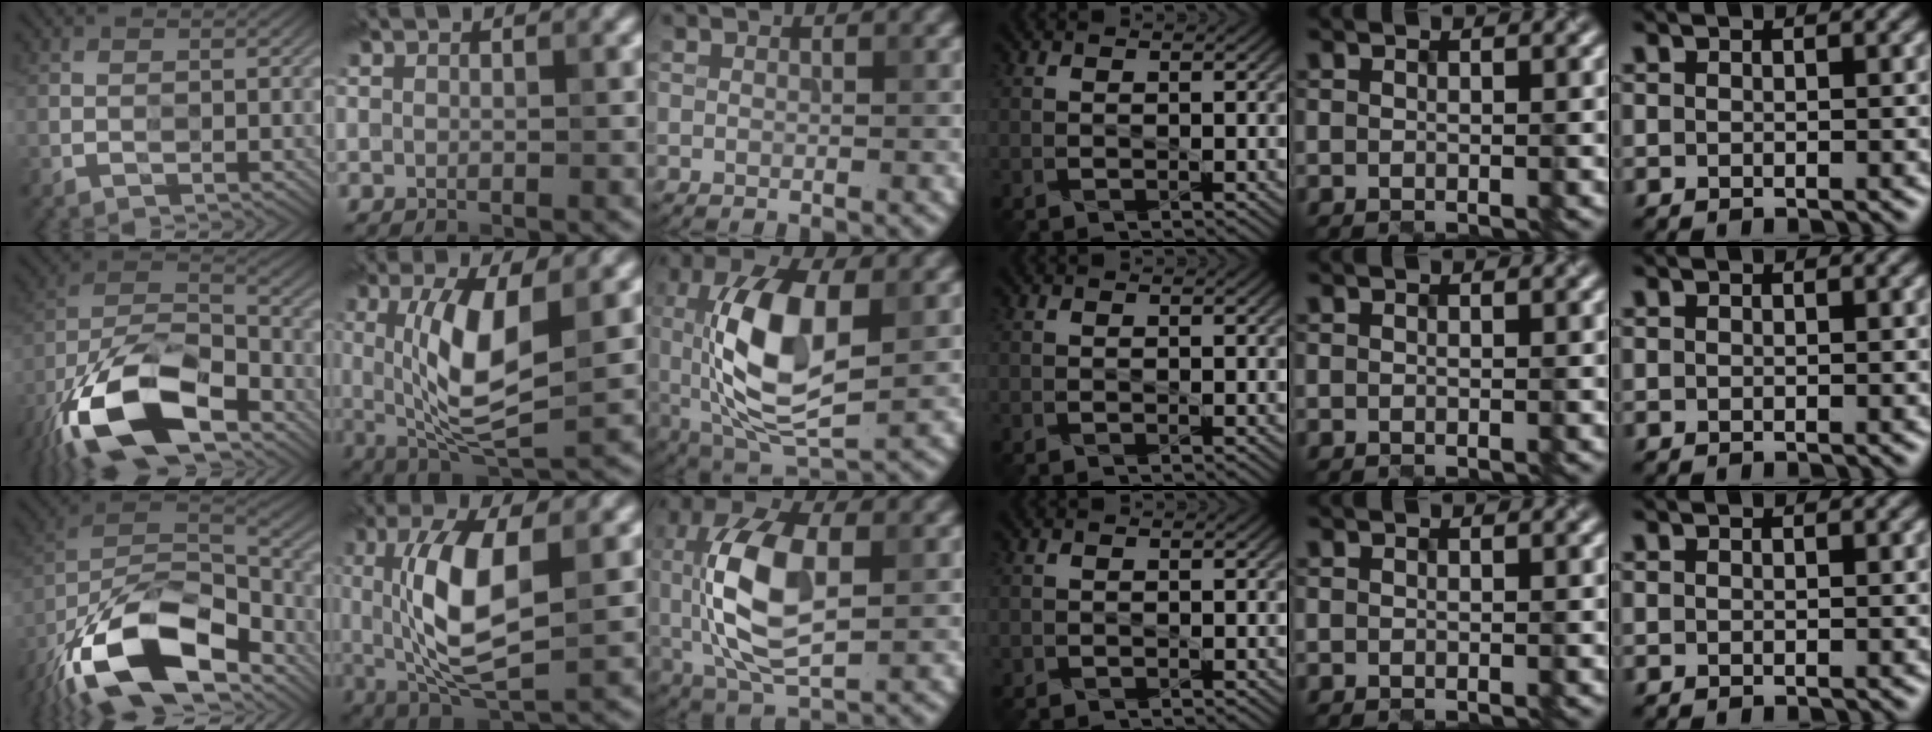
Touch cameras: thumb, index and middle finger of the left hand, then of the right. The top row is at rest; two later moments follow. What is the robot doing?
{"motion": "insert", "object": "pen cap and body"}